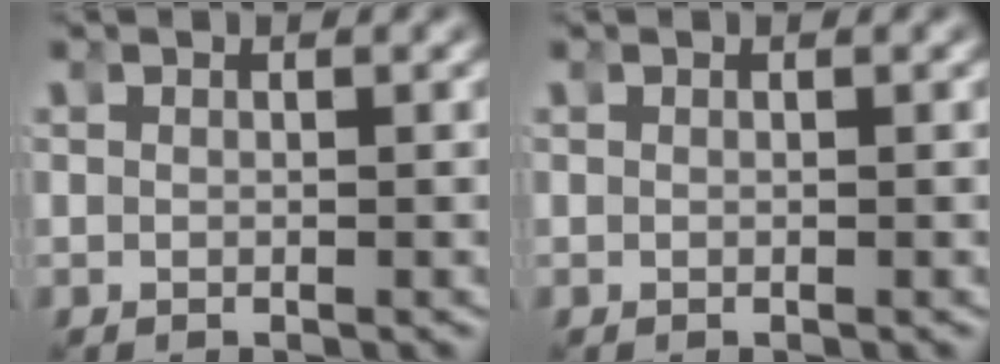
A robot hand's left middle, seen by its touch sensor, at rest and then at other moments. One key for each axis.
{"total": 0.0}